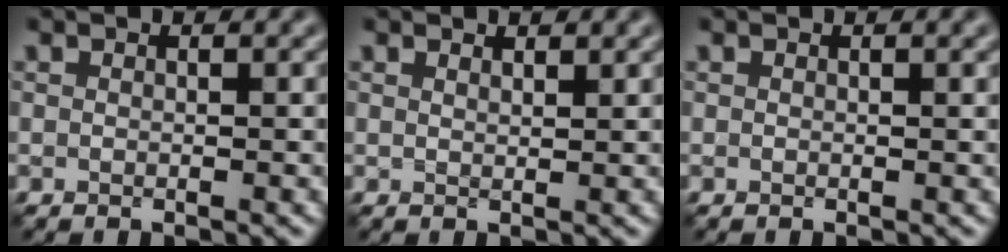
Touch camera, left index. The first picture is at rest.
{"total": 1.0, "force": [0.9, 0.1, 0.2], "torque": [-0.006, 0.001, 0.017]}
{"total": 0.7, "force": [0.5, 0.0, 0.6], "torque": [-0.007, 0.004, 0.006]}